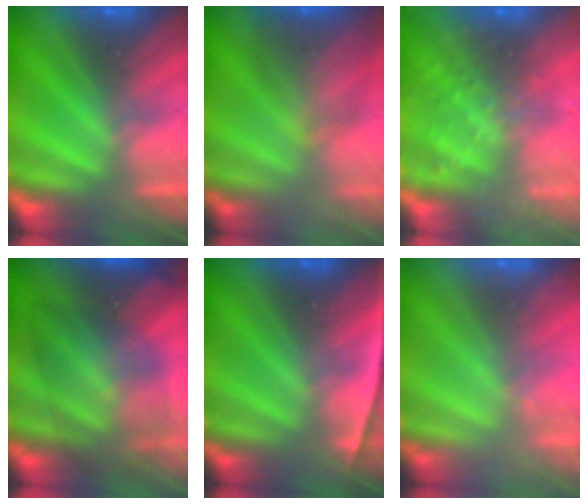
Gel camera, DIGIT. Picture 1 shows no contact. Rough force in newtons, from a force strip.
{"total": 9.4}
{"total": 6.1}
{"total": 7.4}
{"total": 2.3}
{"total": 2.6}